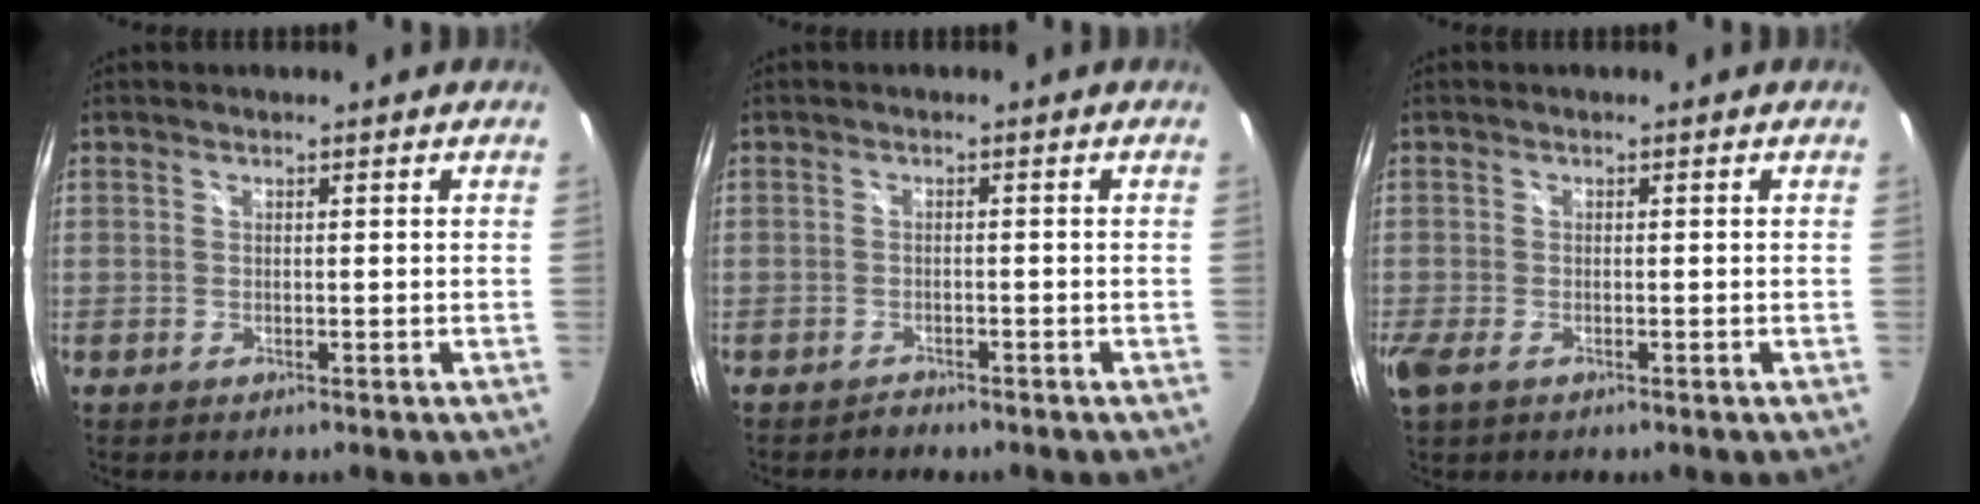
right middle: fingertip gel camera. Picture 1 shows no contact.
{"total": 1.0, "force": [-1.0, 0.2, 0.0], "torque": [-0.002, -0.001, -0.018]}
{"total": 3.5, "force": [-1.8, 1.7, 2.4], "torque": [-0.054, -0.012, -0.033]}